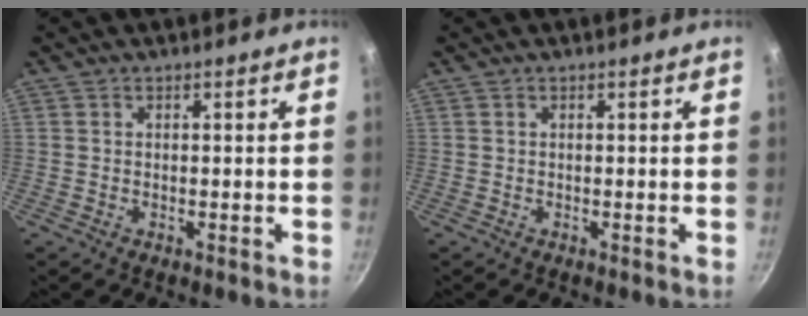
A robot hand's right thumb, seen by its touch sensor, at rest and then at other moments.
{"total": 0.0}